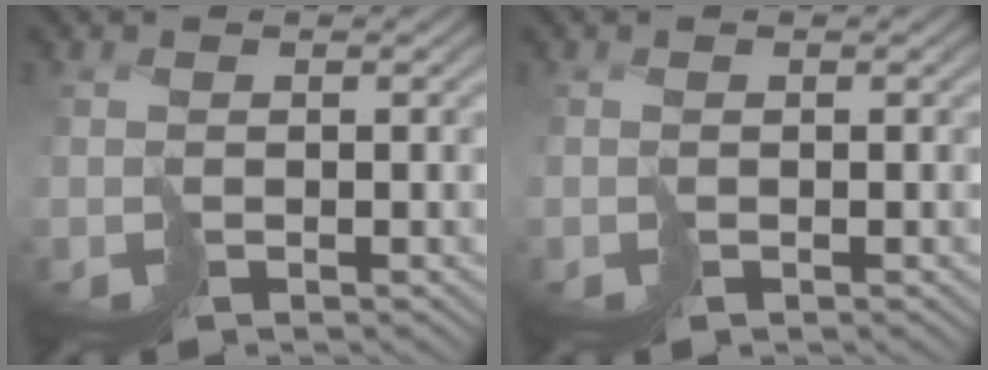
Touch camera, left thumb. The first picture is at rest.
{"total": 0.0}